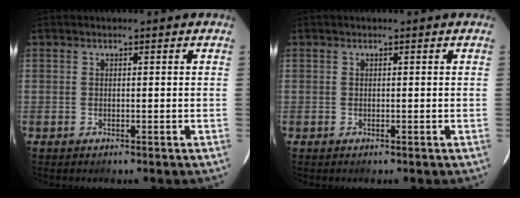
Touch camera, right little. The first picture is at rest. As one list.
[{"total": 0.0}]